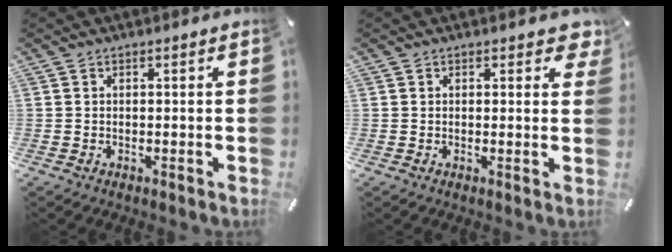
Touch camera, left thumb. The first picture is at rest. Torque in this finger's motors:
{"motor_torque": [1.91, 3.10, 1.51, -1.26, 0.30]}